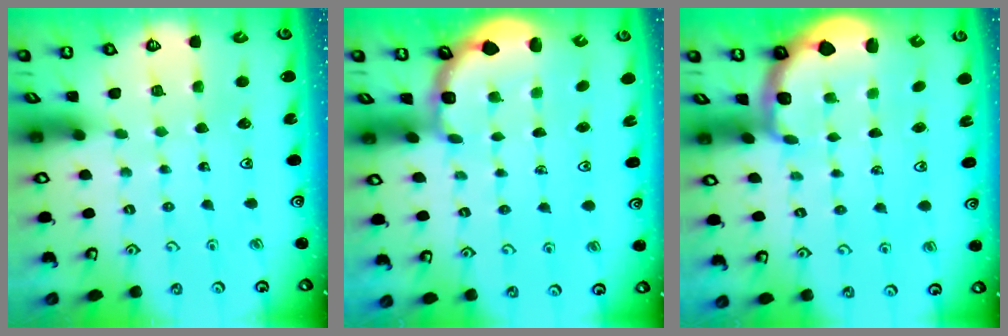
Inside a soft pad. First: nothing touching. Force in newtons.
{"total": 2.4, "press": 2.0, "slide": 1.3}
{"total": 1.0, "press": 0.9, "slide": 0.2}